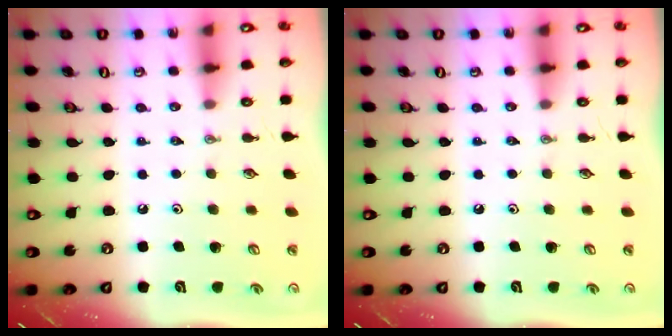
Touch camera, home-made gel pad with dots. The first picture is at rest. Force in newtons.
{"total": 0.0}